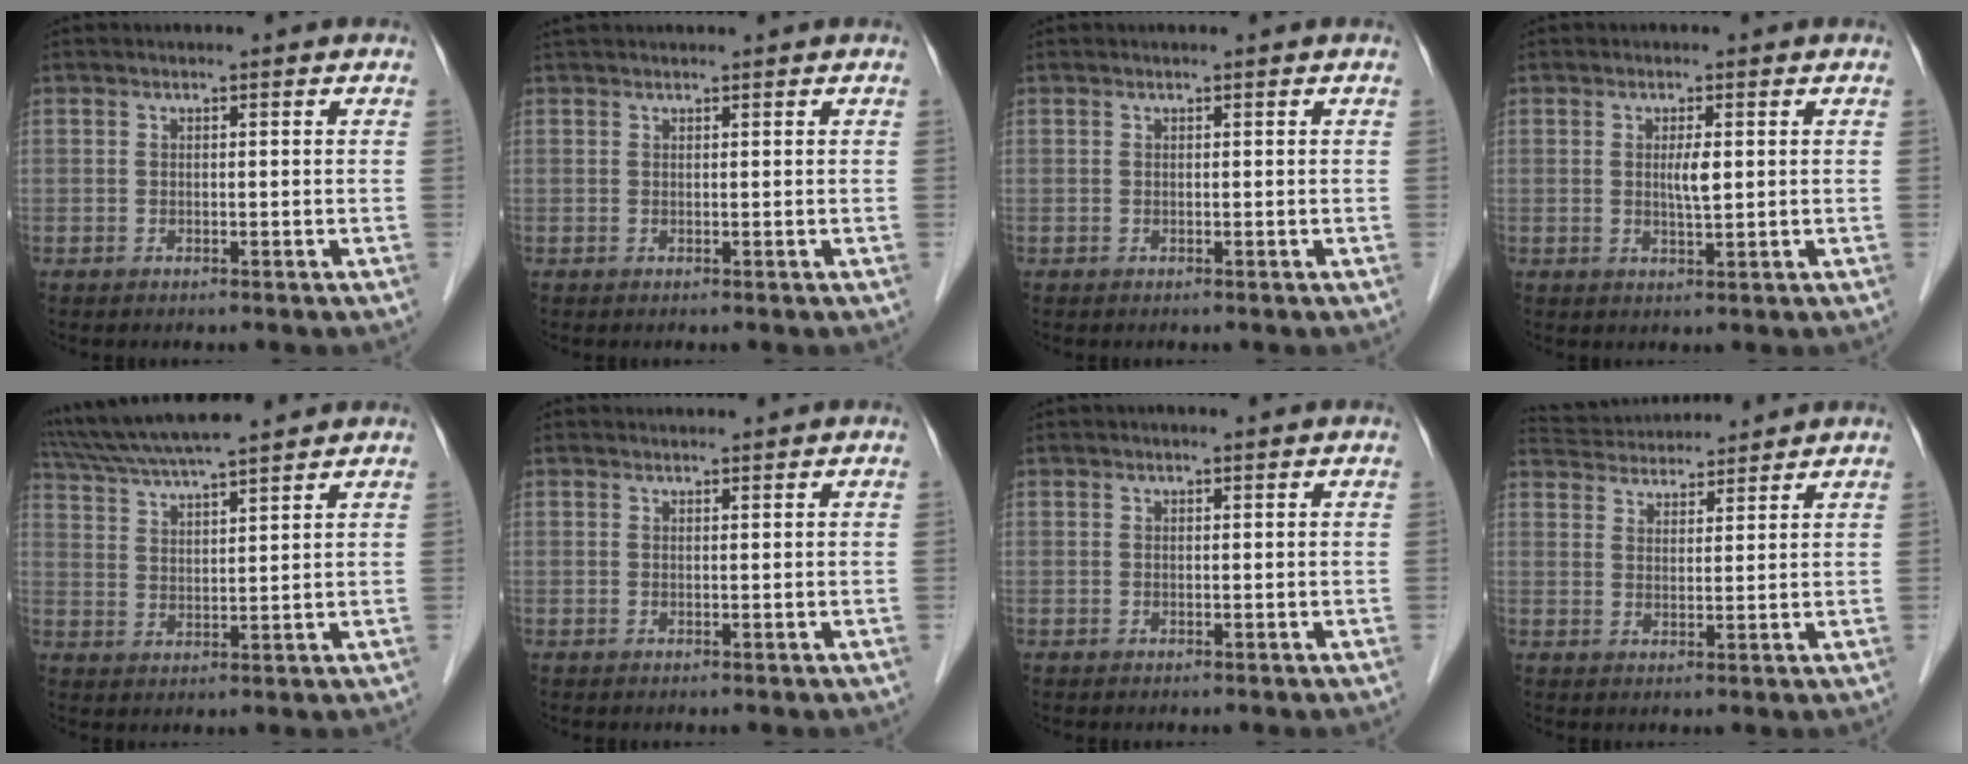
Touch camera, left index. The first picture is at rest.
{"total": 3.2, "force": [2.9, 0.4, 1.3], "torque": [-0.014, 0.037, 0.049]}
{"total": 0.0}
{"total": 2.4, "force": [0.4, 0.2, 2.3], "torque": [-0.043, -0.002, 0.007]}
{"total": 13.6, "force": [12.0, 0.4, 6.3], "torque": [-0.120, 0.031, 0.203]}
{"total": 1.3, "force": [1.3, 0.0, 0.1], "torque": [-0.005, 0.012, 0.026]}
{"total": 1.1, "force": [0.8, 0.2, 0.6], "torque": [-0.013, 0.010, 0.014]}
{"total": 10.0, "force": [9.6, 1.5, 2.2], "torque": [-0.044, 0.033, 0.154]}